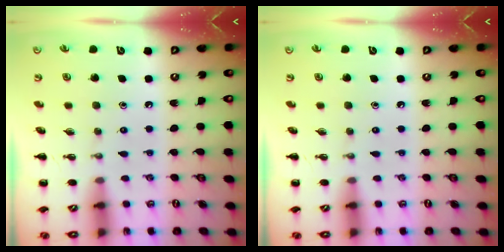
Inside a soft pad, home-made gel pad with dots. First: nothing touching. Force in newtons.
{"total": 0.0}